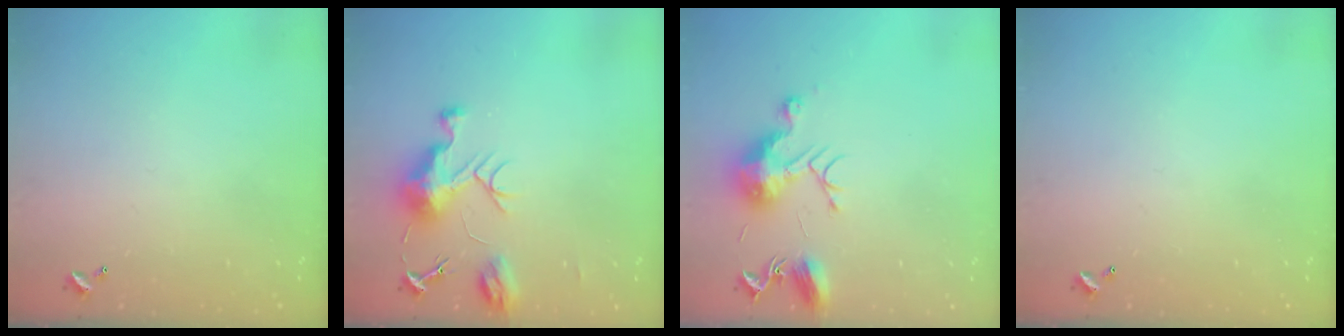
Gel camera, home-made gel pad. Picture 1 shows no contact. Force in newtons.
{"total": 9.1, "press": 9.1, "slide": 0.7}
{"total": 9.6, "press": 9.6, "slide": 0.4}
{"total": 0.0}